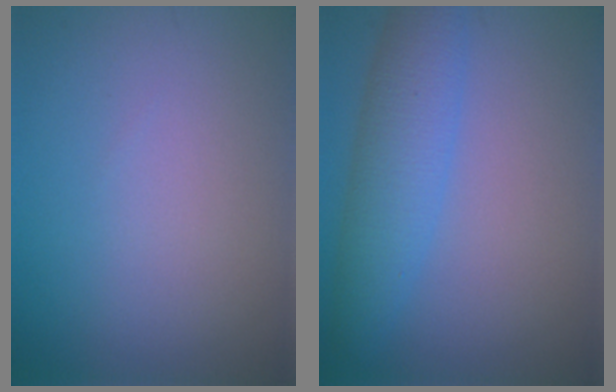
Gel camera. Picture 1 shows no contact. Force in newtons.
{"total": 4.7, "press": 4.7, "slide": 0.1}